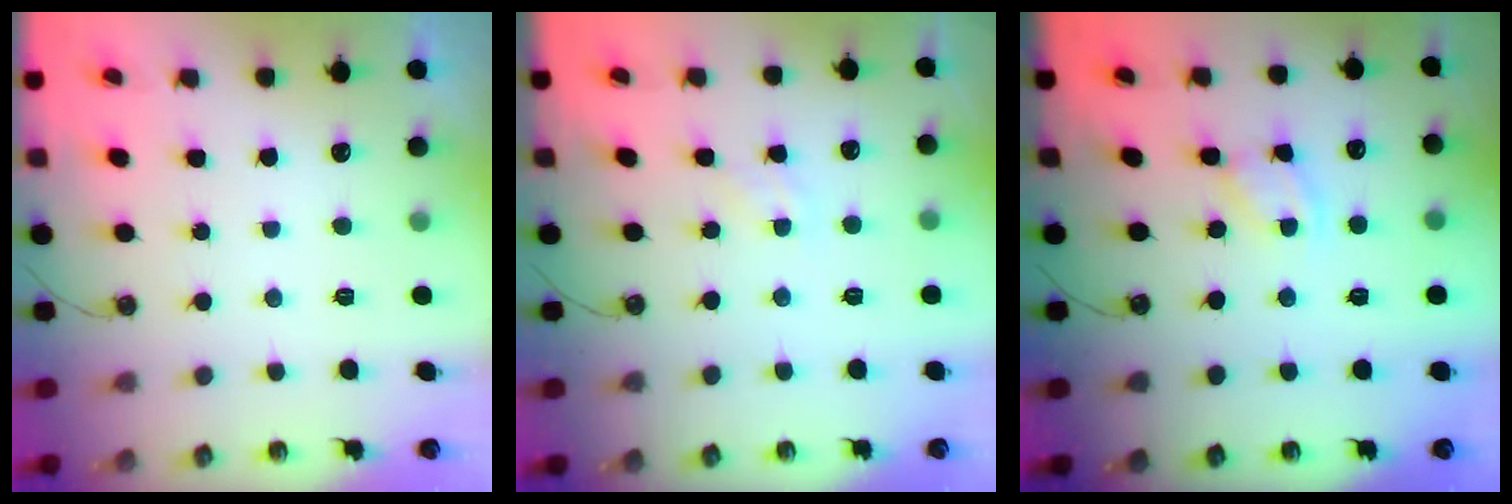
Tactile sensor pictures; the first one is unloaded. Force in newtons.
{"total": 0.9, "press": 0.9, "slide": 0.2}
{"total": 2.7, "press": 2.7, "slide": 0.4}